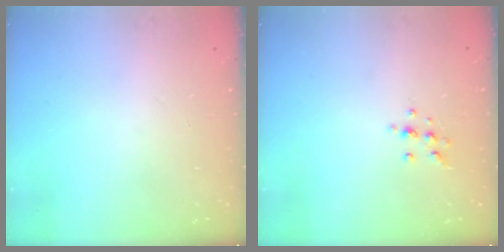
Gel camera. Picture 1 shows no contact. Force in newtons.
{"total": 7.0, "press": 6.9, "slide": 0.7}